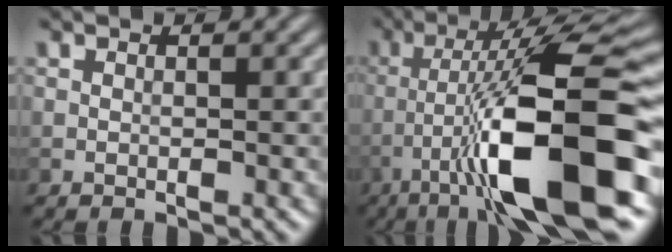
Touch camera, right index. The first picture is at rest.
{"total": 13.6, "force": [-5.0, 2.7, 12.4], "torque": [-0.206, 0.012, -0.073]}